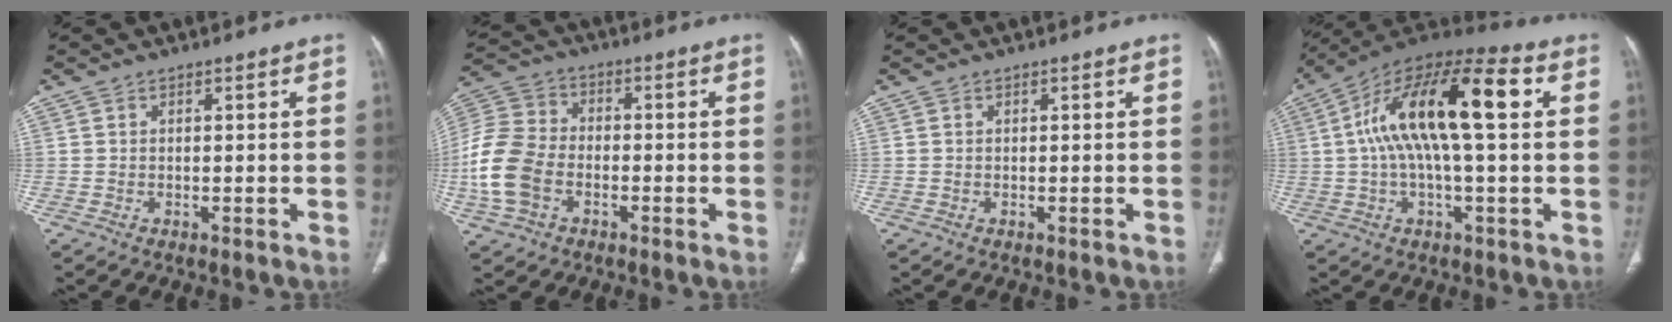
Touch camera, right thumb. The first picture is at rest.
{"total": 13.0, "force": [-3.4, 9.4, 8.3], "torque": [-0.180, 0.023, -0.072]}
{"total": 0.0}
{"total": 19.2, "force": [3.1, 6.4, 17.8], "torque": [-0.319, 0.039, 0.043]}